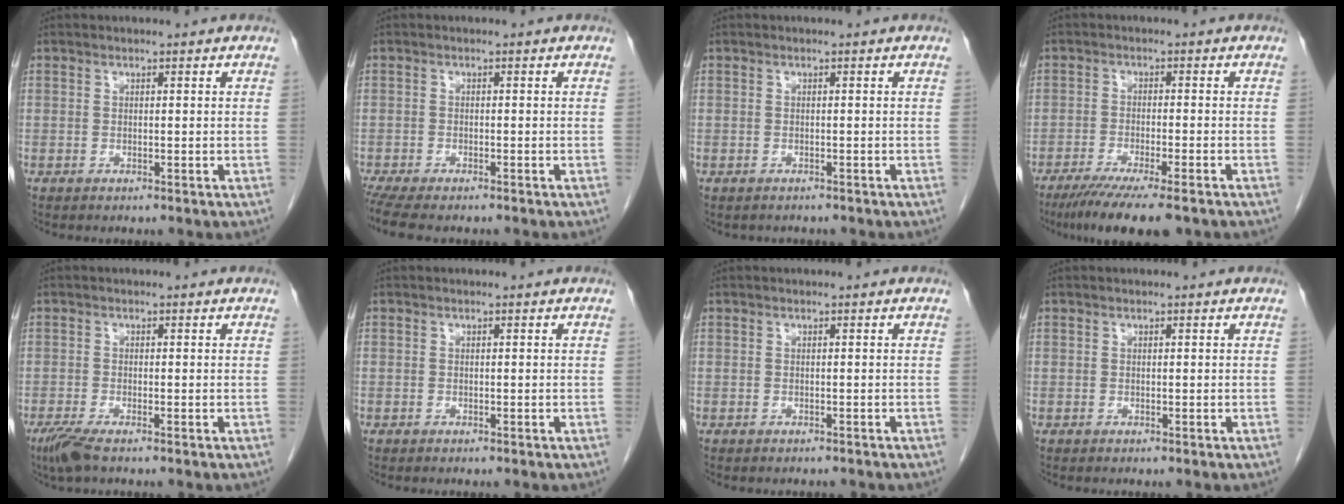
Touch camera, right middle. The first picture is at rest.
{"total": 7.7, "force": [-6.4, 2.1, 3.9], "torque": [-0.063, -0.007, -0.099]}
{"total": 1.4, "force": [-1.2, 0.6, 0.2], "torque": [-0.011, -0.001, -0.015]}
{"total": 10.7, "force": [-8.1, 1.0, 6.9], "torque": [-0.099, -0.022, -0.123]}
{"total": 3.2, "force": [-2.3, 0.4, 2.2], "torque": [-0.050, -0.010, -0.047]}
{"total": 0.0}
{"total": 2.0, "force": [-1.9, 0.6, 0.4], "torque": [-0.007, -0.002, -0.022]}
{"total": 0.0}